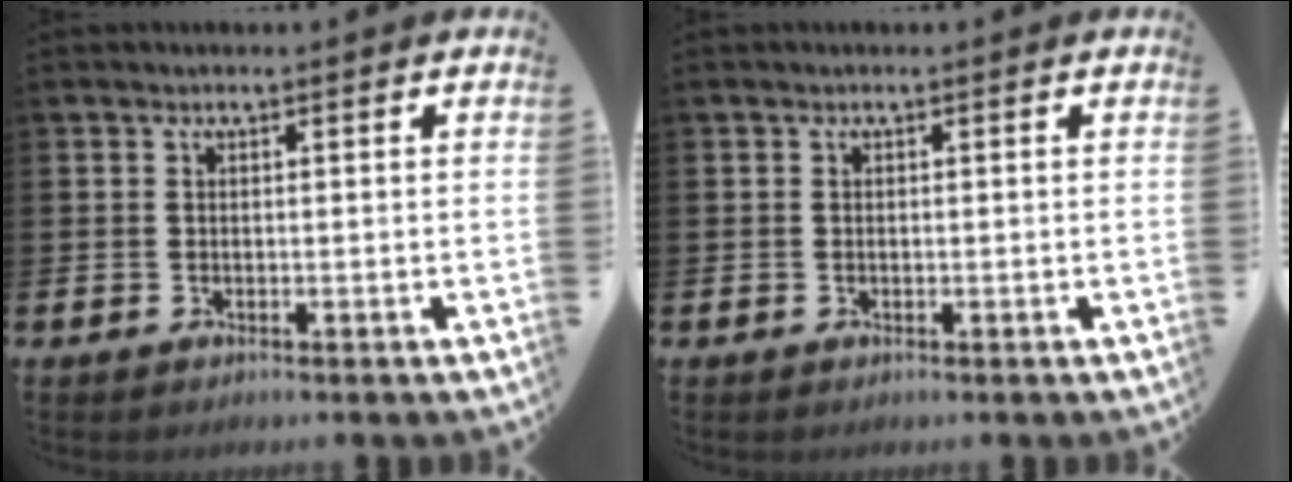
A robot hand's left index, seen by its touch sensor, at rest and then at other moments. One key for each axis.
{"total": 0.0}